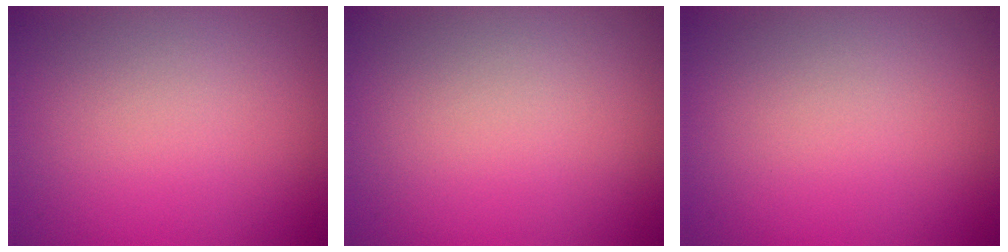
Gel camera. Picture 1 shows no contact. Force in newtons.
{"total": 0.0}
{"total": 0.0}